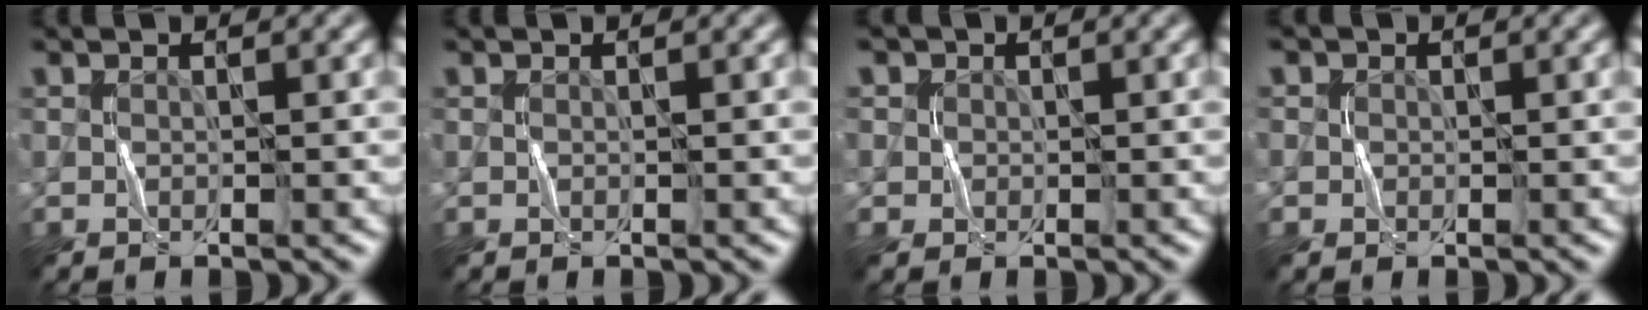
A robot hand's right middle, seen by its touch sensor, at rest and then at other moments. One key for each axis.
{"total": 0.0}
{"total": 3.2, "fx": 1.1, "fy": 2.8, "fz": 0.9, "tx": -0.011, "ty": 0.011, "tz": 0.006}
{"total": 1.8, "fx": 0.4, "fy": 1.7, "fz": 0.4, "tx": 0.000, "ty": 0.007, "tz": -0.005}